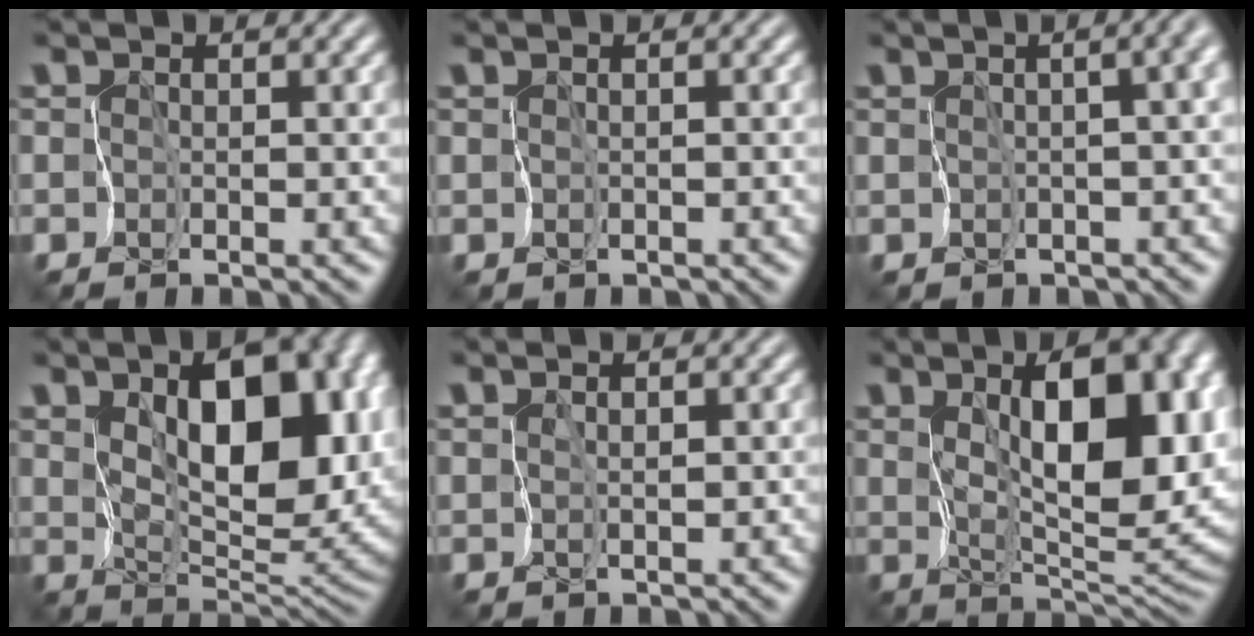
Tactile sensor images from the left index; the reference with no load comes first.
{"total": 0.0}
{"total": 7.7, "force": [0.4, 4.3, 6.4], "torque": [-0.055, 0.002, 0.009]}
{"total": 10.8, "force": [3.0, 5.7, 8.7], "torque": [-0.130, -0.008, 0.062]}
{"total": 0.9, "force": [0.7, 0.2, 0.4], "torque": [-0.005, -0.003, 0.023]}
{"total": 11.1, "force": [3.0, 4.7, 9.5], "torque": [-0.140, -0.003, 0.063]}